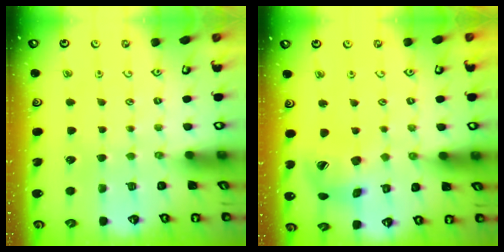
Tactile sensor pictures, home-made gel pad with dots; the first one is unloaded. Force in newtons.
{"total": 12.4, "press": 12.3, "slide": 1.6}